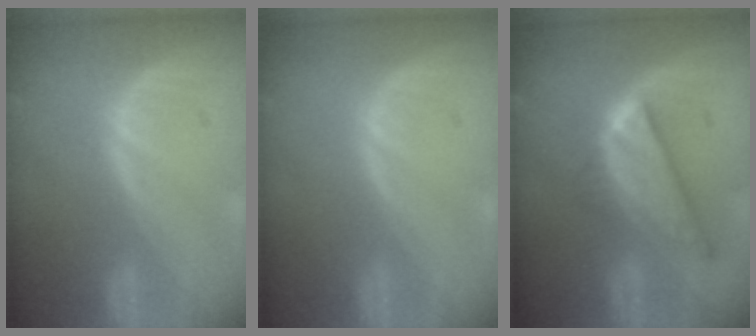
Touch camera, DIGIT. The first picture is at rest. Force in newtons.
{"total": 0.0}
{"total": 8.7, "press": 7.4, "slide": 4.5}